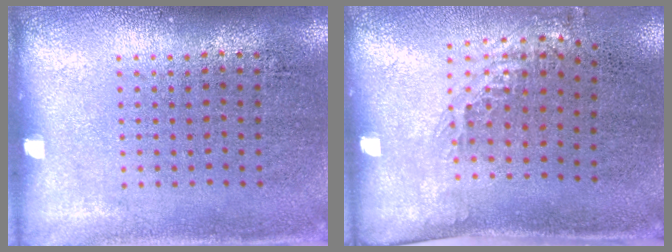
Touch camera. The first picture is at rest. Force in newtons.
{"total": 1.2, "press": 0.9, "slide": 0.7}